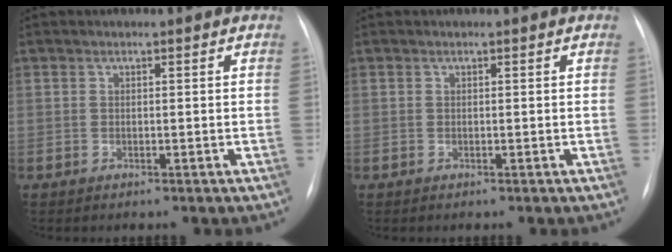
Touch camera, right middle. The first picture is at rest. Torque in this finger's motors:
{"motor_torque": [0.00, 0.00, 0.00, 0.00]}